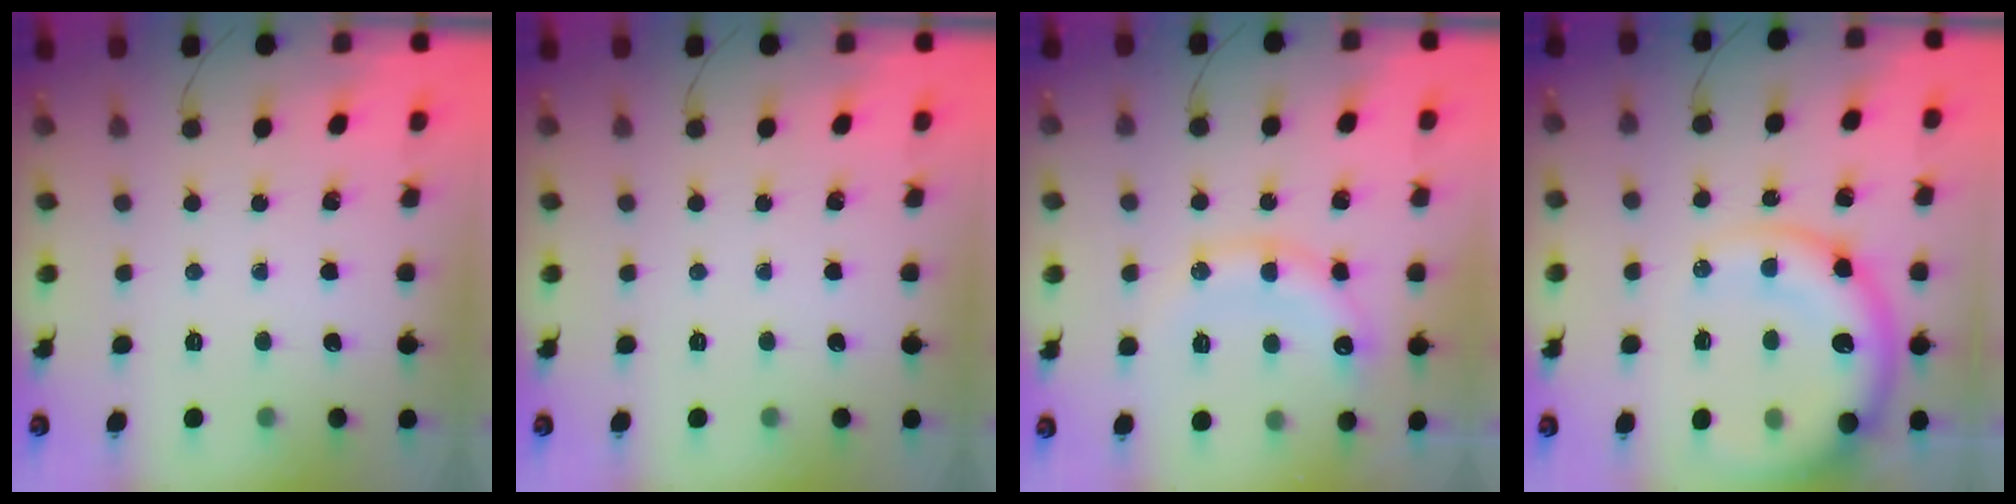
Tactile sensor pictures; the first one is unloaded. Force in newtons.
{"total": 0.0}
{"total": 13.6, "press": 13.5, "slide": 1.3}
{"total": 16.3, "press": 15.6, "slide": 4.7}